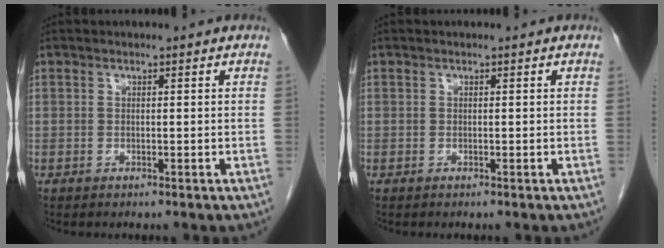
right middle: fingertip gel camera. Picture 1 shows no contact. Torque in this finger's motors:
{"motor_torque": [0.27, -0.17, 0.04, 0.00]}